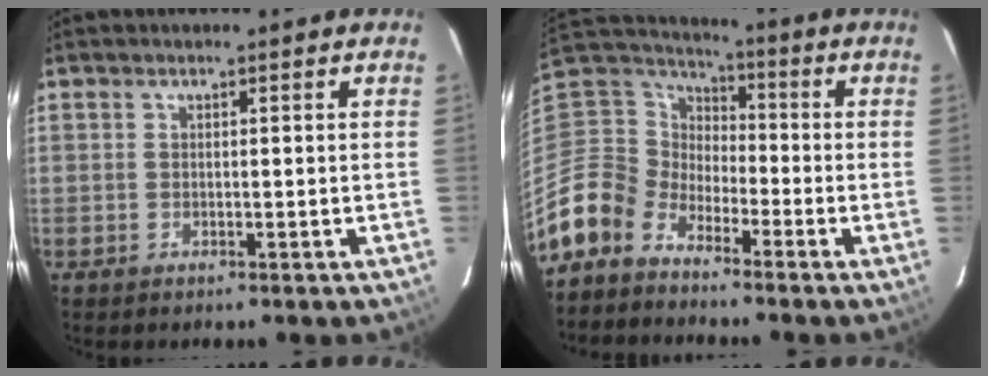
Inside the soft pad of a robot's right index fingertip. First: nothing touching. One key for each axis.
{"total": 10.5, "fx": -7.9, "fy": 6.6, "fz": 1.8, "tx": -0.063, "ty": 0.028, "tz": -0.177}